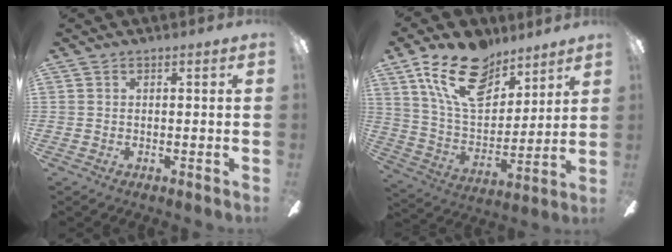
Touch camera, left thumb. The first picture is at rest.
{"total": 19.8, "force": [12.6, 10.5, 11.1], "torque": [-0.199, -0.053, 0.229]}